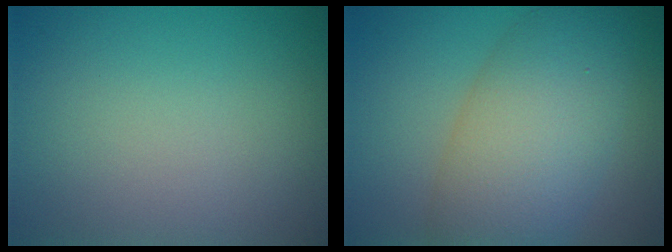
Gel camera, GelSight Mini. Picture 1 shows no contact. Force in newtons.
{"total": 8.2, "press": 8.2, "slide": 0.2}